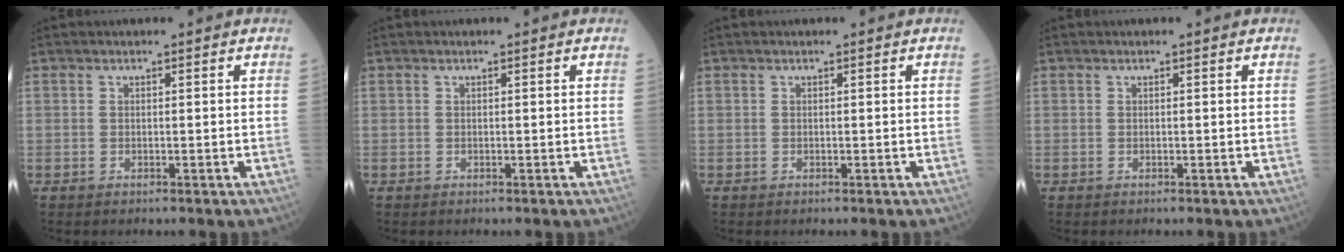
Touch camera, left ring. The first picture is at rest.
{"total": 0.0}
{"total": 0.0}
{"total": 0.0}